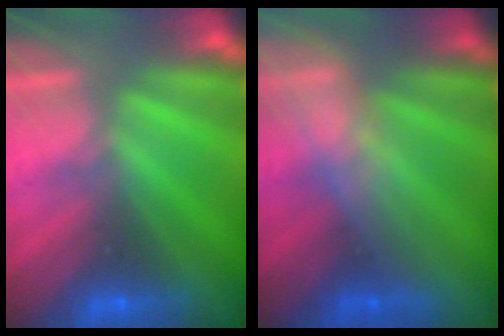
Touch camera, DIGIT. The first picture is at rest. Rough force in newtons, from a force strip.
{"total": 2.9}